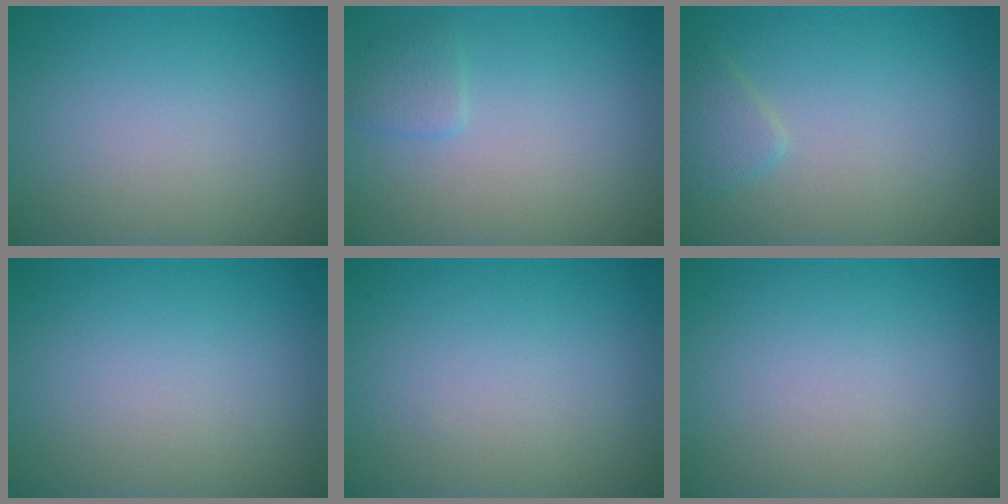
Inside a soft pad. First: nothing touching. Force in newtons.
{"total": 1.2, "press": 1.2, "slide": 0.1}
{"total": 1.5, "press": 1.5, "slide": 0.1}
{"total": 0.0}
{"total": 0.0}
{"total": 0.0}